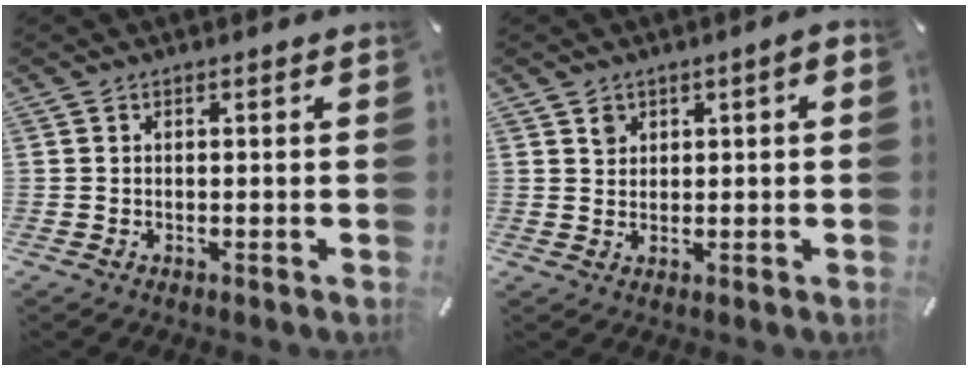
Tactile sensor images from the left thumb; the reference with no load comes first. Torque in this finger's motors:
{"motor_torque": [0.32, 0.38, 0.21, -0.22, 0.02]}